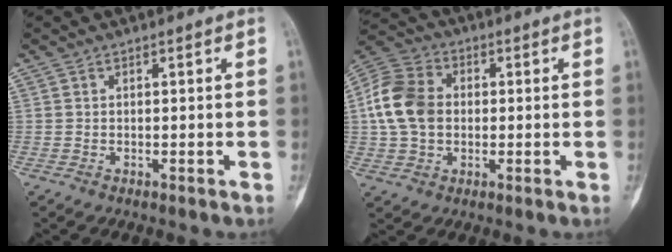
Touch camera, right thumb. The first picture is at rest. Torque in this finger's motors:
{"motor_torque": [-0.64, 1.18, 1.09, 0.03, 0.11]}